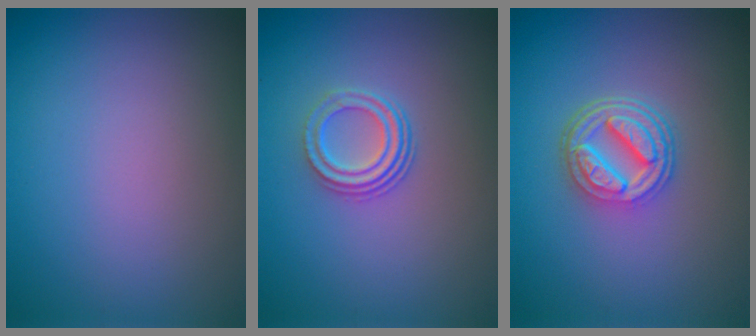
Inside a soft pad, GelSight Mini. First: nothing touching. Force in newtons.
{"total": 2.9, "press": 2.2, "slide": 1.9}
{"total": 4.9, "press": 3.7, "slide": 3.3}